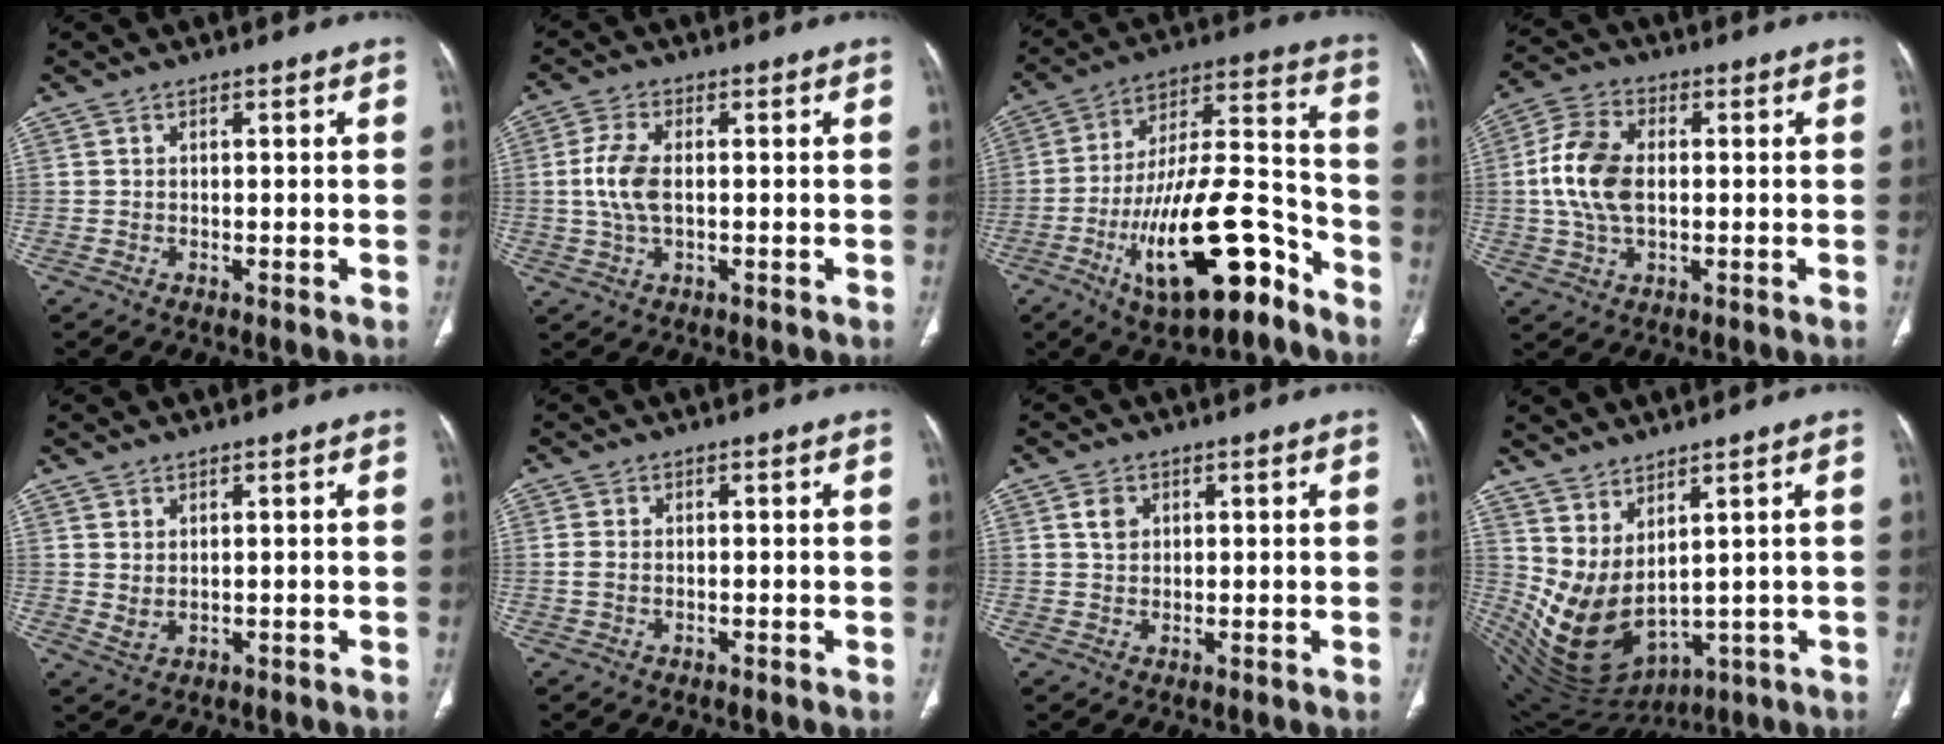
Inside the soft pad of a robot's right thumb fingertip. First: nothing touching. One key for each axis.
{"total": 5.6, "fx": 0.1, "fy": 2.8, "fz": 4.9, "tx": -0.113, "ty": 0.004, "tz": -0.001}
{"total": 23.8, "fx": -11.9, "fy": 8.5, "fz": 18.8, "tx": -0.312, "ty": 0.069, "tz": -0.189}
{"total": 11.0, "fx": 0.3, "fy": 6.8, "fz": 8.7, "tx": -0.181, "ty": 0.014, "tz": 0.006}
{"total": 2.0, "fx": 0.7, "fy": 1.2, "fz": 1.5, "tx": -0.026, "ty": -0.005, "tz": 0.023}
{"total": 1.5, "fx": -0.2, "fy": 1.0, "fz": 1.1, "tx": -0.034, "ty": 0.000, "tz": -0.005}
{"total": 2.7, "fx": 1.1, "fy": 2.0, "fz": 1.4, "tx": -0.015, "ty": -0.002, "tz": 0.022}
{"total": 10.9, "fx": 3.0, "fy": 5.6, "fz": 8.8, "tx": -0.145, "ty": -0.038, "tz": 0.090}